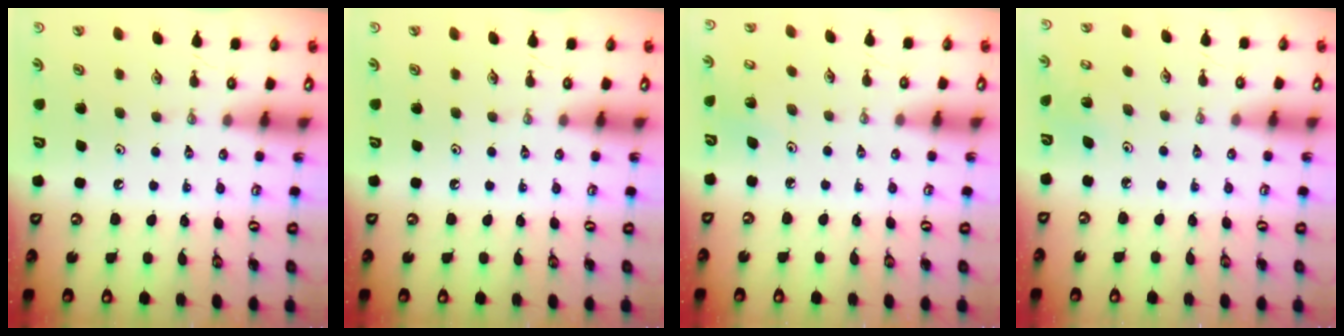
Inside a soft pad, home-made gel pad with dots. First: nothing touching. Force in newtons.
{"total": 0.0}
{"total": 3.0, "press": 3.0, "slide": 0.5}
{"total": 2.8, "press": 2.8, "slide": 0.2}